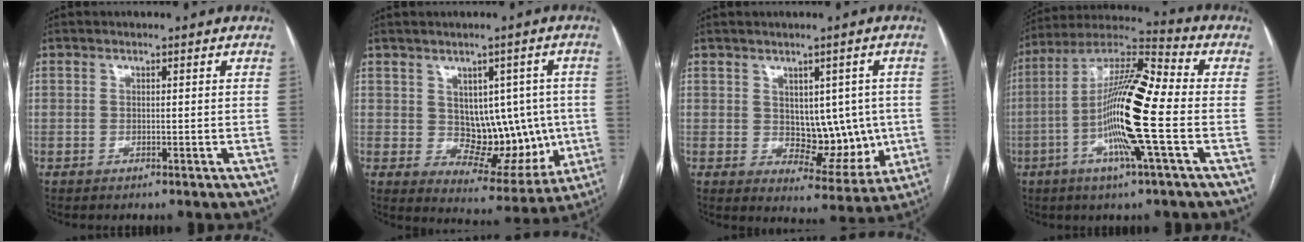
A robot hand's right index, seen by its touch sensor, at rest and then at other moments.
{"total": 15.1, "force": [-0.3, 8.9, 12.2], "torque": [-0.133, 0.022, 0.023]}
{"total": 8.9, "force": [0.3, 5.5, 7.1], "torque": [-0.075, 0.007, 0.023]}
{"total": 16.5, "force": [-3.3, 0.4, 16.2], "torque": [-0.307, 0.000, -0.074]}